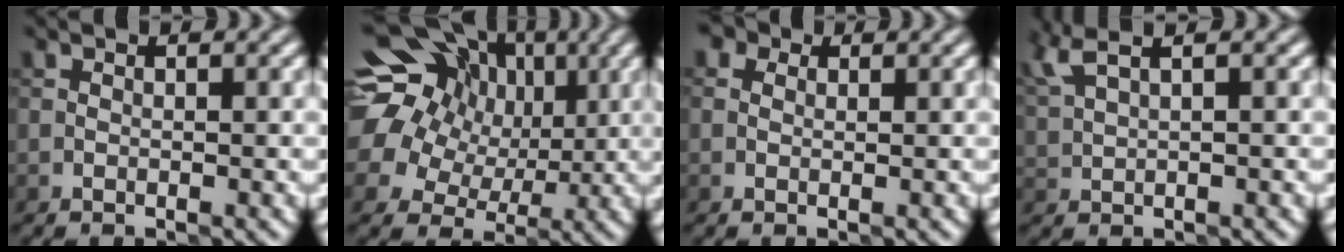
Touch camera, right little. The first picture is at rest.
{"total": 17.5, "force": [5.3, 14.4, 8.4], "torque": [-0.187, 0.048, 0.068]}
{"total": 3.5, "force": [1.8, 2.5, 1.8], "torque": [-0.009, 0.028, -0.019]}
{"total": 3.4, "force": [2.4, 1.0, 2.2], "torque": [-0.048, 0.023, 0.042]}